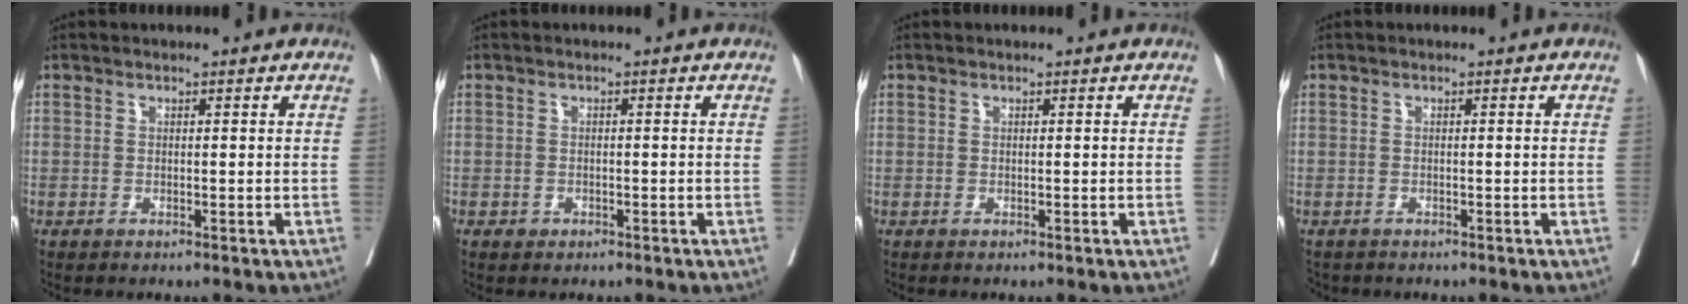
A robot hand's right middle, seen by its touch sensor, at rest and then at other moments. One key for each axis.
{"total": 0.9, "fx": -0.5, "fy": 0.7, "fz": 0.2, "tx": -0.006, "ty": 0.002, "tz": -0.005}
{"total": 0.0}
{"total": 2.1, "fx": -1.8, "fy": 1.1, "fz": 0.4, "tx": -0.011, "ty": -0.003, "tz": -0.028}